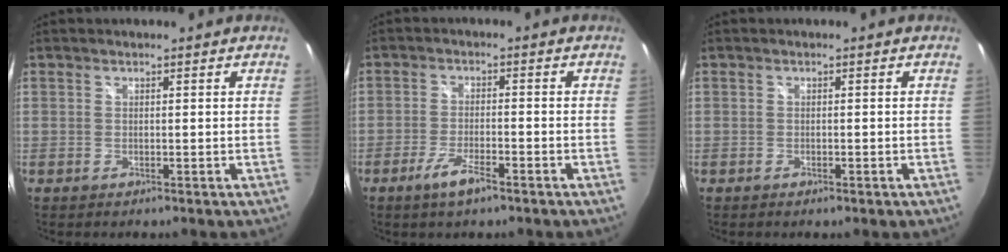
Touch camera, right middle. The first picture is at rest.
{"total": 5.4, "force": [-3.5, 1.2, 3.9], "torque": [-0.090, -0.009, -0.066]}
{"total": 1.0, "force": [-0.7, 0.4, 0.6], "torque": [-0.009, -0.003, -0.012]}